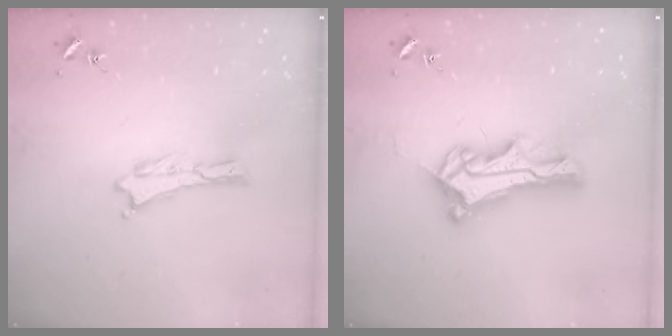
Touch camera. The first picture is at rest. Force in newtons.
{"total": 10.8, "press": 10.8, "slide": 0.8}